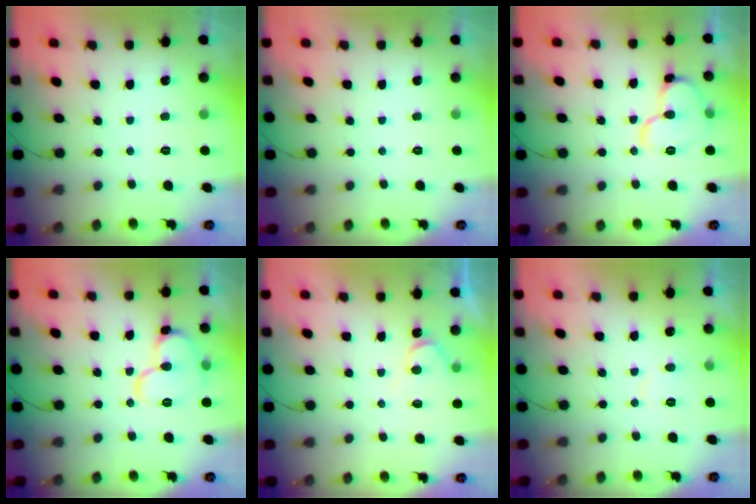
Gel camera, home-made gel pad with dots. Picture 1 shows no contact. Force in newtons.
{"total": 0.0}
{"total": 12.8, "press": 12.7, "slide": 1.7}
{"total": 12.5, "press": 12.4, "slide": 1.9}
{"total": 6.5, "press": 6.5, "slide": 0.3}
{"total": 5.5, "press": 5.5, "slide": 0.7}